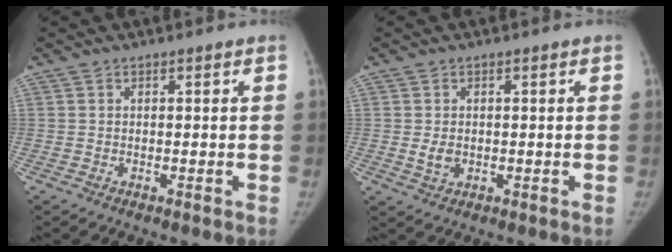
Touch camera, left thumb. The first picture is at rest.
{"total": 2.4, "force": [0.1, 1.7, 1.6], "torque": [-0.024, -0.005, 0.008]}